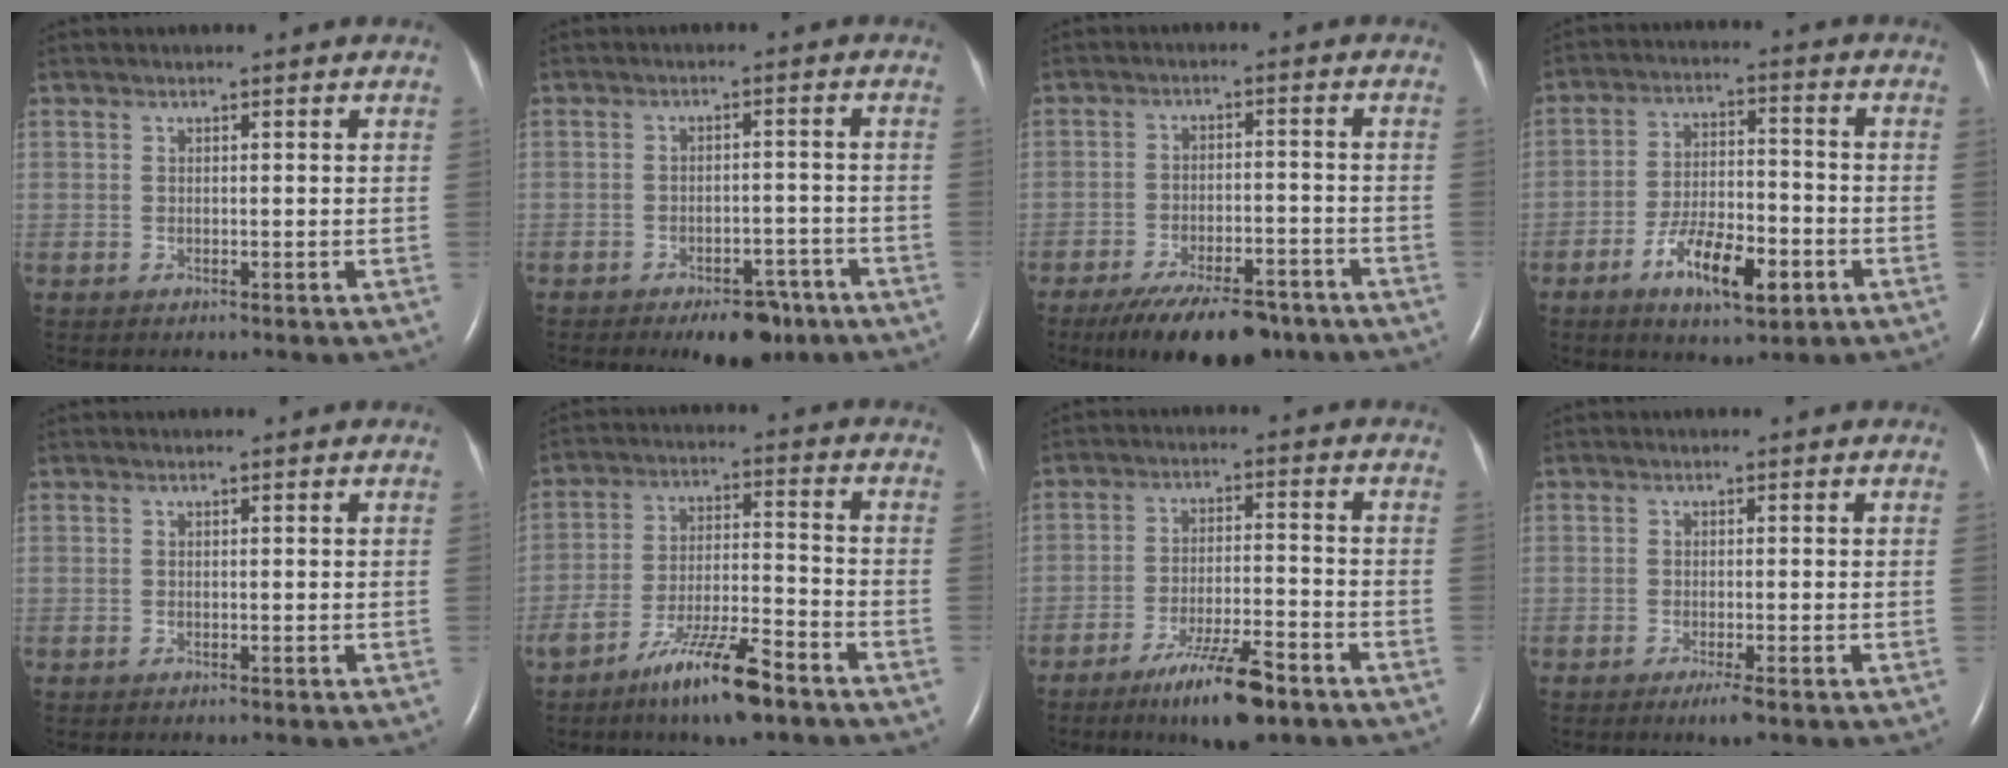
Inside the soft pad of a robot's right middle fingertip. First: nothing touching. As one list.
[{"total": 7.5, "force": [-5.3, 3.3, 4.1], "torque": [-0.053, 0.006, -0.075]}, {"total": 13.1, "force": [-9.9, 4.5, 7.3], "torque": [-0.112, -0.007, -0.152]}, {"total": 10.1, "force": [-4.9, 3.3, 8.3], "torque": [-0.151, -0.001, -0.079]}, {"total": 0.0}, {"total": 11.4, "force": [-7.8, 1.5, 8.2], "torque": [-0.152, -0.014, -0.138]}, {"total": 9.9, "force": [-6.6, 1.4, 7.2], "torque": [-0.131, -0.017, -0.111]}, {"total": 1.9, "force": [-1.1, 0.0, 1.5], "torque": [-0.028, -0.006, -0.019]}]